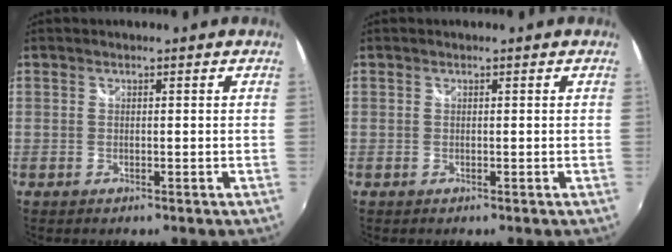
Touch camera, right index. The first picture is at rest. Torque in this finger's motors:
{"motor_torque": [-0.02, 0.03, -0.01, 0.01]}